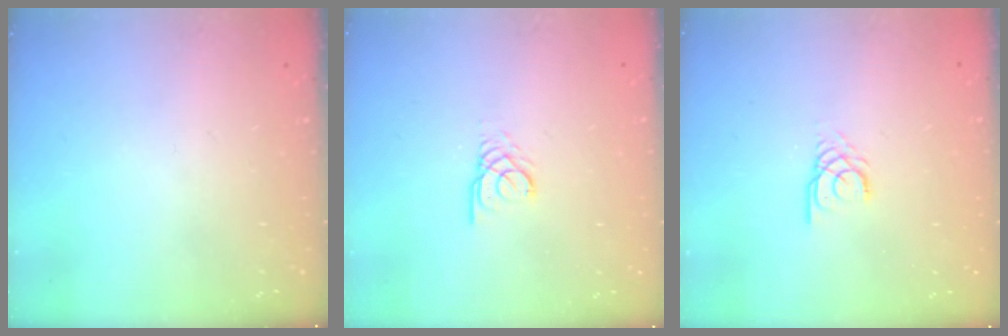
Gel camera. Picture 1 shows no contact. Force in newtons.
{"total": 2.6, "press": 2.6, "slide": 0.1}
{"total": 2.2, "press": 2.2, "slide": 0.2}